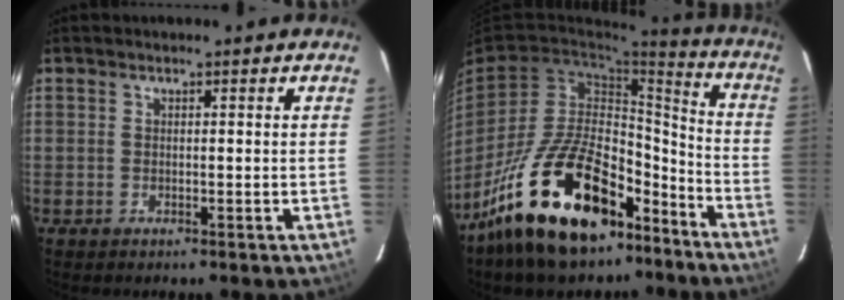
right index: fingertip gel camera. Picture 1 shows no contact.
{"total": 24.7, "force": [-16.6, 11.5, 14.2], "torque": [-0.254, 0.028, -0.251]}